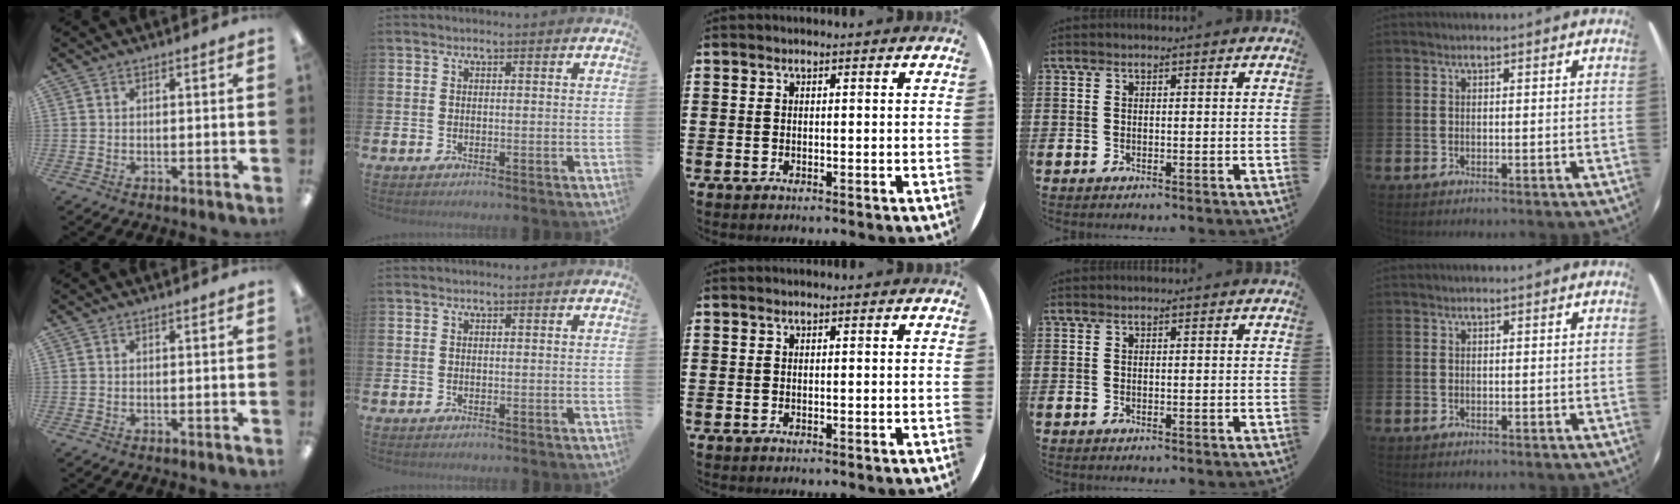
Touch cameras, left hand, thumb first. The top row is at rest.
{}